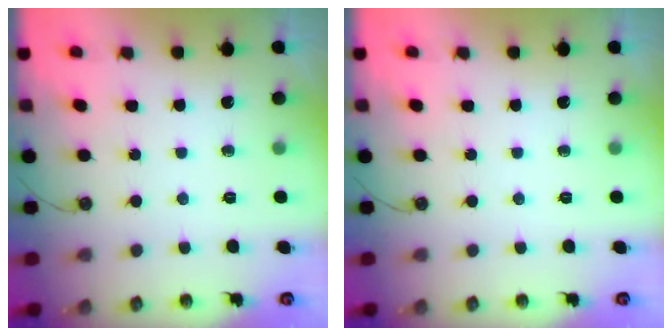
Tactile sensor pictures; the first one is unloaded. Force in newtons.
{"total": 0.0}